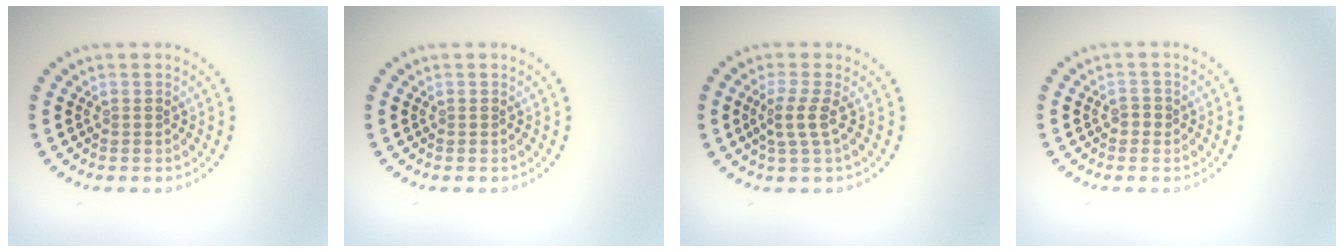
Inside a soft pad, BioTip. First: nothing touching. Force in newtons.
{"total": 0.0}
{"total": 2.2, "press": 1.7, "slide": 1.5}
{"total": 1.0, "press": 1.0, "slide": 0.2}